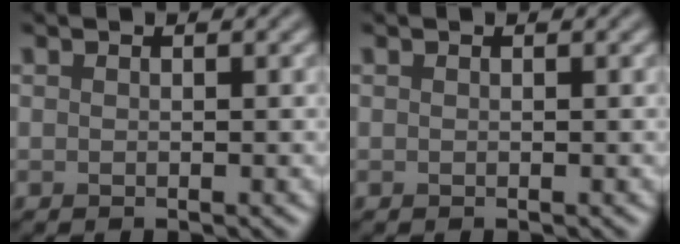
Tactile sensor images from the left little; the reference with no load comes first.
{"total": 0.0}